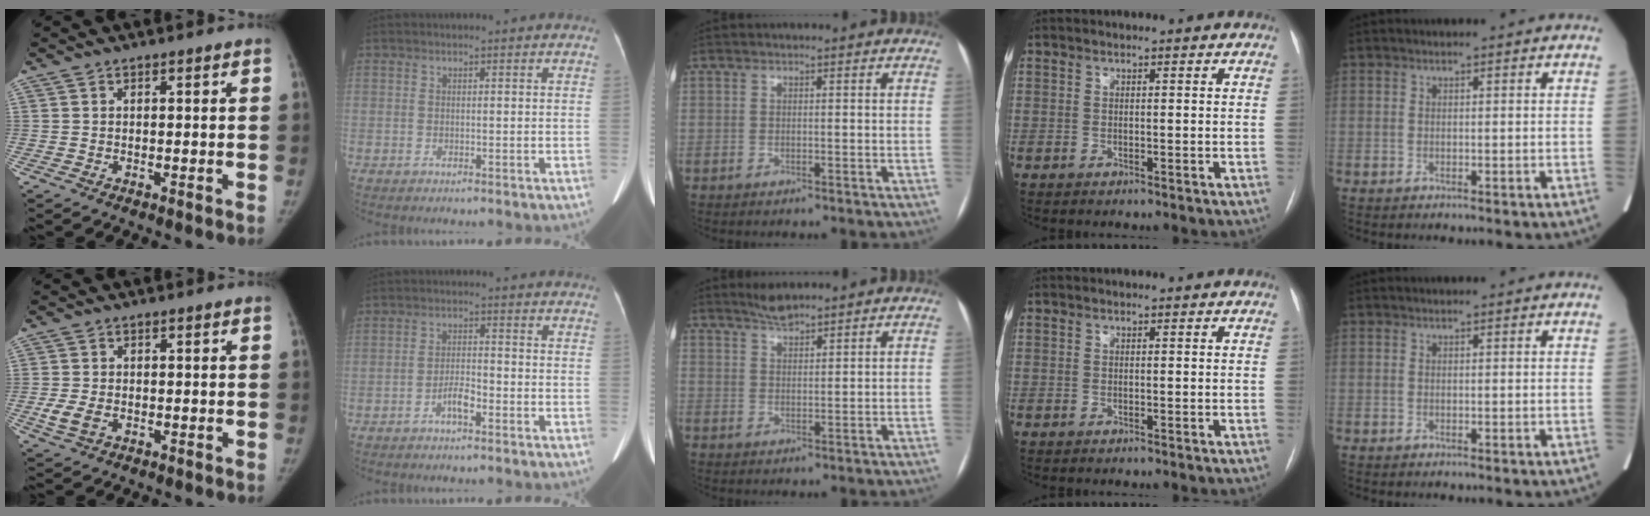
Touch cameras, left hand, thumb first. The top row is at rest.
{"thumb": {"total": 3.6, "force": [-0.8, 2.4, 2.6], "torque": [-0.061, -0.005, -0.013]}, "index": {"total": 3.0, "force": [-1.9, 0.7, 2.2], "torque": [-0.039, 0.004, -0.036]}, "middle": {"total": 3.1, "force": [2.8, 0.2, 1.1], "torque": [-0.023, 0.003, 0.054]}}